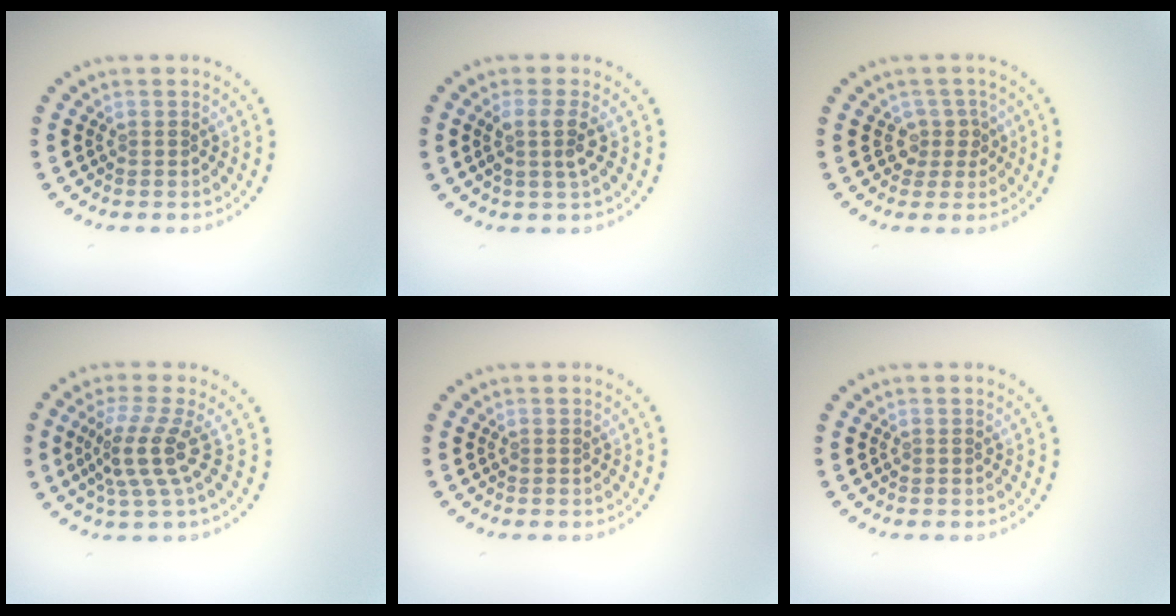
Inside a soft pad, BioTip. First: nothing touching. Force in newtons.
{"total": 2.2, "press": 1.8, "slide": 1.3}
{"total": 2.0, "press": 1.4, "slide": 1.4}
{"total": 3.8, "press": 2.7, "slide": 2.7}
{"total": 0.0}
{"total": 0.0}